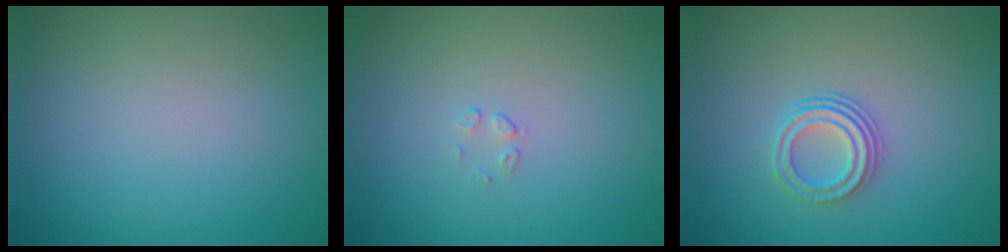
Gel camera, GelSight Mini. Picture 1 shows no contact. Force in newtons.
{"total": 0.5, "press": 0.2, "slide": 0.5}
{"total": 2.9, "press": 2.1, "slide": 2.0}